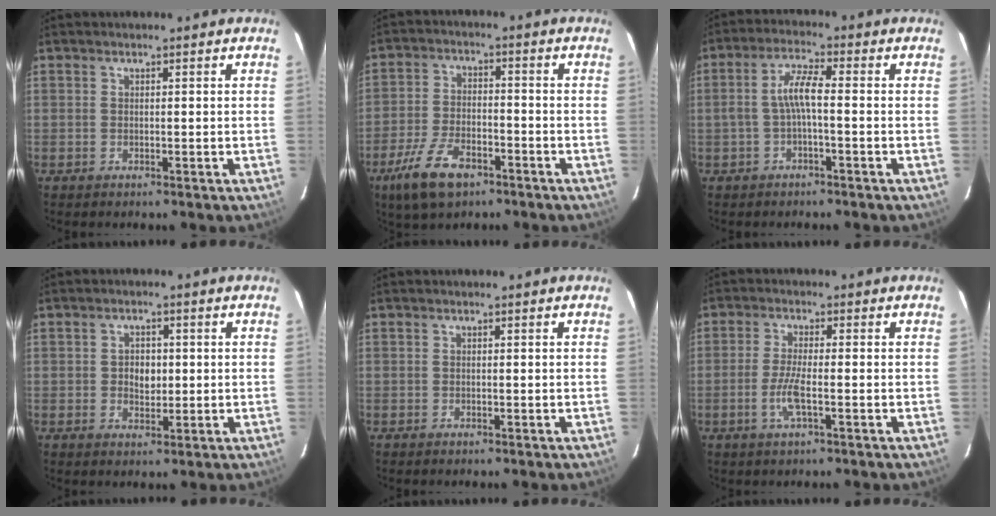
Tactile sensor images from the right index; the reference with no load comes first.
{"total": 11.2, "force": [-7.0, 5.1, 7.2], "torque": [-0.171, -0.013, -0.127]}
{"total": 4.8, "force": [-1.2, 0.6, 4.6], "torque": [-0.099, 0.012, -0.021]}
{"total": 3.4, "force": [0.1, 2.6, 2.2], "torque": [-0.034, 0.006, 0.002]}
{"total": 0.0}
{"total": 4.9, "force": [-1.8, 0.5, 4.5], "torque": [-0.093, -0.005, -0.037]}